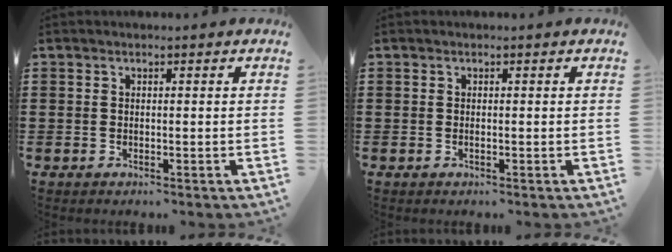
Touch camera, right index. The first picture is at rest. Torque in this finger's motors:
{"motor_torque": [0.98, 1.16, 0.06, 0.00]}